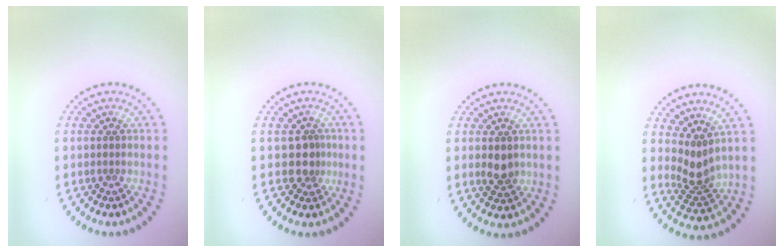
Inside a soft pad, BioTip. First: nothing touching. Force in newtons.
{"total": 1.9, "press": 1.4, "slide": 1.3}
{"total": 1.9, "press": 1.9, "slide": 0.3}
{"total": 2.7, "press": 1.9, "slide": 1.9}